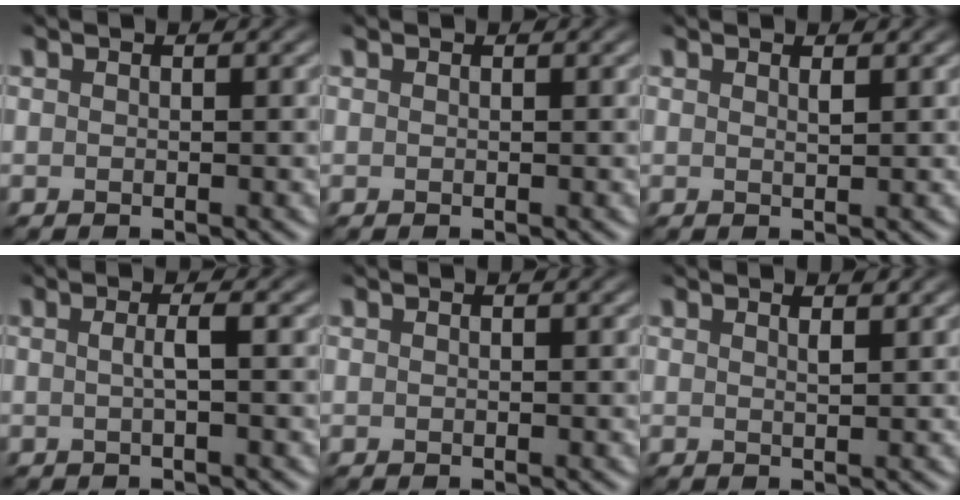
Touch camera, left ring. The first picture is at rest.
{"total": 0.0}
{"total": 0.7, "force": [0.5, 0.0, 0.5], "torque": [-0.007, -0.003, 0.009]}
{"total": 1.7, "force": [-0.1, 0.4, 1.7], "torque": [-0.028, 0.001, -0.005]}
{"total": 0.0}
{"total": 1.0, "force": [0.7, 0.1, 0.7], "torque": [-0.008, 0.000, 0.010]}